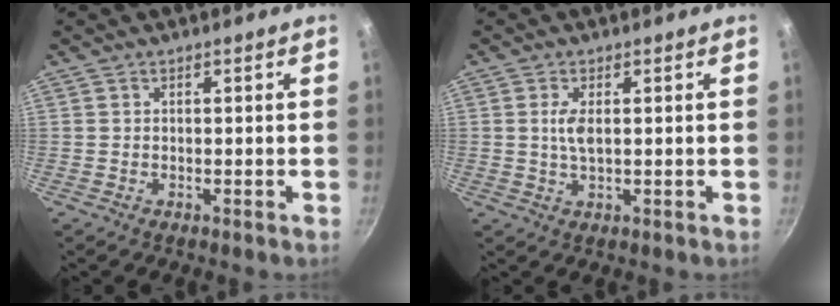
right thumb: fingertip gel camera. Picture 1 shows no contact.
{"total": 3.3, "force": [0.5, 1.3, 3.0], "torque": [-0.062, 0.000, 0.011]}